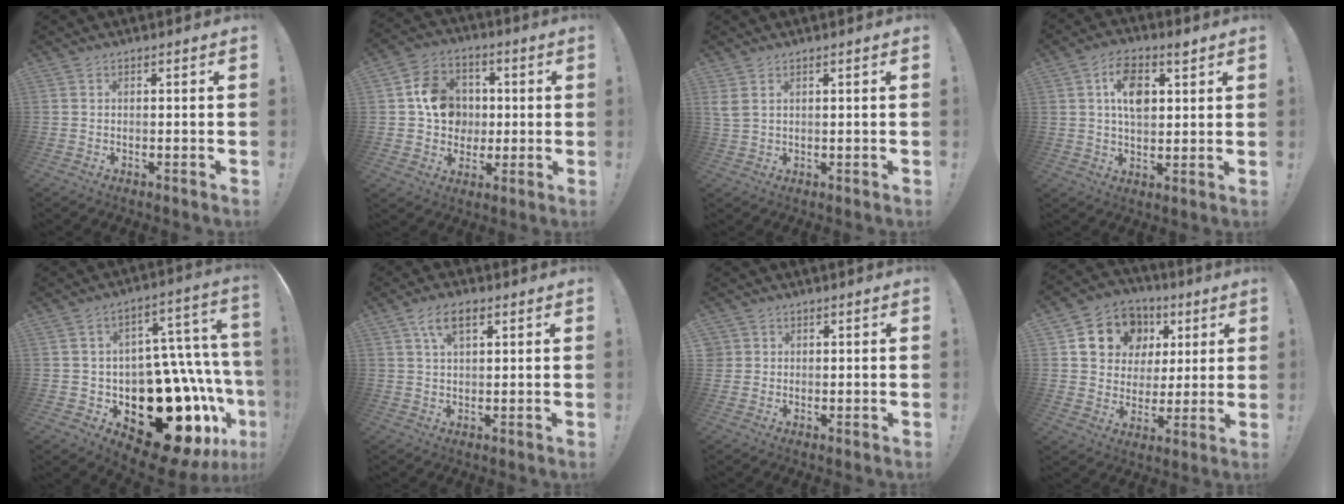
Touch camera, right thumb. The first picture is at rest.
{"total": 13.0, "force": [0.9, 11.7, 5.7], "torque": [-0.070, 0.015, 0.031]}
{"total": 3.0, "force": [1.5, 1.3, 2.2], "torque": [-0.058, -0.001, 0.029]}
{"total": 10.3, "force": [3.7, 6.3, 7.3], "torque": [-0.109, 0.004, 0.066]}
{"total": 28.3, "force": [-11.1, 15.8, 20.6], "torque": [-0.256, 0.047, -0.135]}
{"total": 6.7, "force": [3.2, 3.2, 5.0], "torque": [-0.086, 0.001, 0.058]}
{"total": 2.4, "force": [0.9, 2.2, 0.3], "torque": [-0.008, 0.000, 0.018]}
{"total": 13.7, "force": [5.9, 11.4, 4.7], "torque": [-0.075, -0.025, 0.128]}